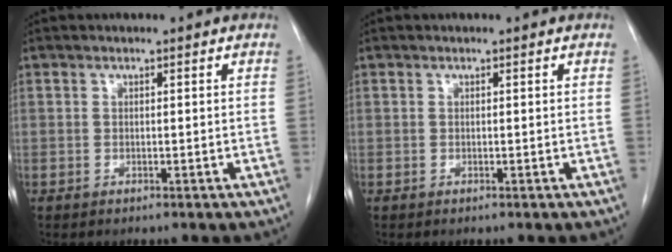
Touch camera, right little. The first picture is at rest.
{"total": 0.0}